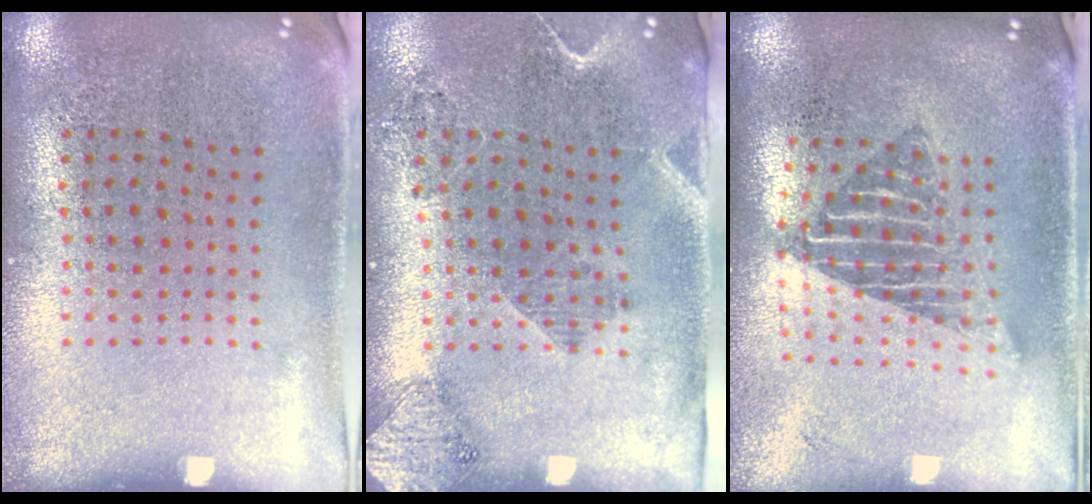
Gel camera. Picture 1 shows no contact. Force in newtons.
{"total": 1.9, "press": 1.6, "slide": 0.9}
{"total": 1.6, "press": 1.3, "slide": 0.9}